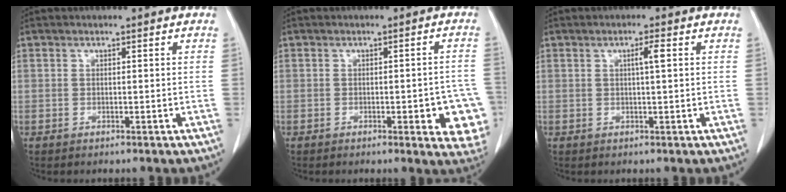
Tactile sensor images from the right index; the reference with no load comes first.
{"total": 8.2, "force": [-2.8, 2.2, 7.4], "torque": [-0.066, 0.003, -0.033]}
{"total": 2.0, "force": [0.5, -0.1, 1.9], "torque": [-0.035, 0.002, 0.008]}